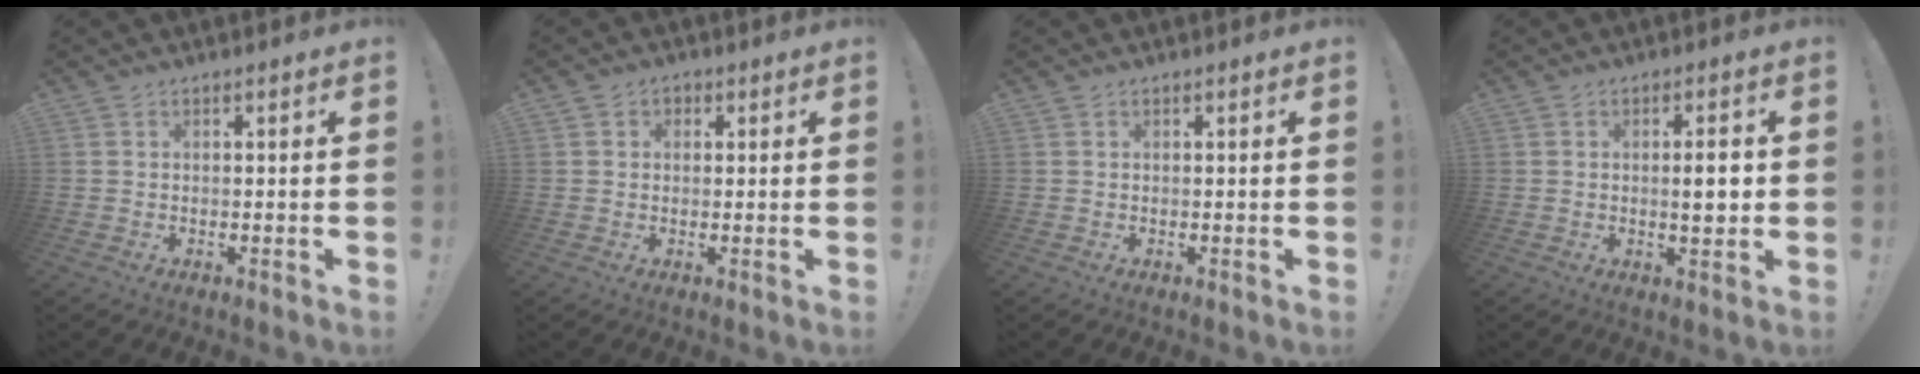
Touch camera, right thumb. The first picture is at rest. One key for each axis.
{"total": 2.1, "fx": 0.3, "fy": 1.9, "fz": 0.8, "tx": -0.003, "ty": 0.001, "tz": 0.003}
{"total": 0.0}
{"total": 4.7, "fx": -0.1, "fy": 1.0, "fz": 4.5, "tx": -0.059, "ty": -0.005, "tz": -0.010}